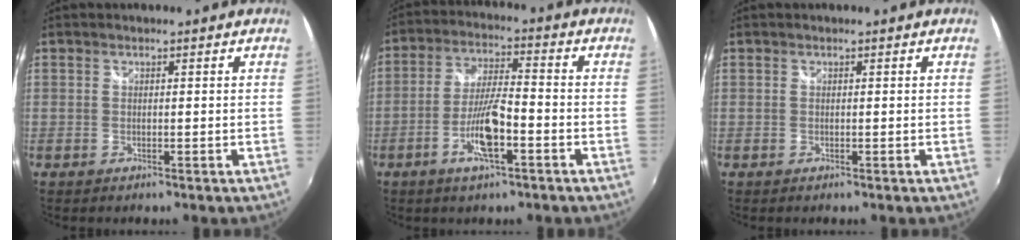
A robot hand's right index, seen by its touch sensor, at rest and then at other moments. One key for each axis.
{"total": 9.2, "fx": -4.0, "fy": 1.9, "fz": 8.1, "tx": -0.163, "ty": -0.001, "tz": -0.074}
{"total": 0.0}